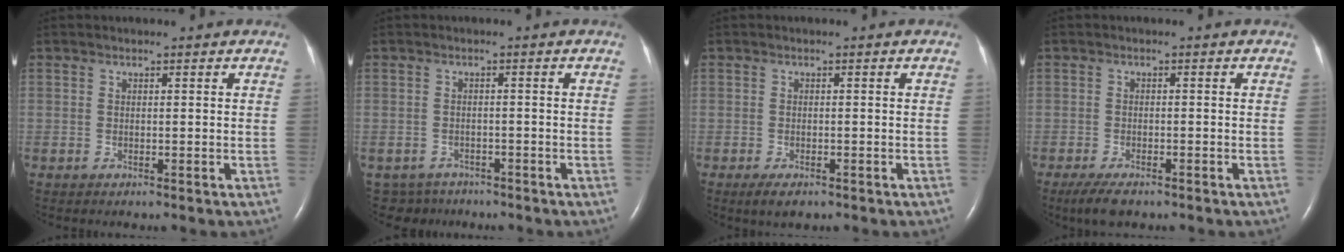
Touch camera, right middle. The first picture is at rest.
{"total": 4.1, "force": [-3.5, 2.2, -0.7], "torque": [0.009, 0.001, -0.055]}
{"total": 2.5, "force": [-1.6, 1.0, 1.7], "torque": [-0.034, -0.004, -0.021]}
{"total": 3.9, "force": [-2.8, 1.2, 2.5], "torque": [-0.055, -0.009, -0.046]}